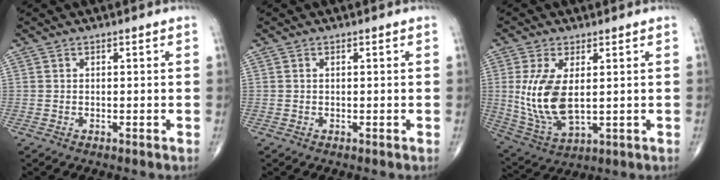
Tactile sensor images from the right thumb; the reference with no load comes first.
{"total": 0.0}
{"total": 12.1, "force": [1.2, 5.9, 10.5], "torque": [-0.218, -0.015, 0.040]}